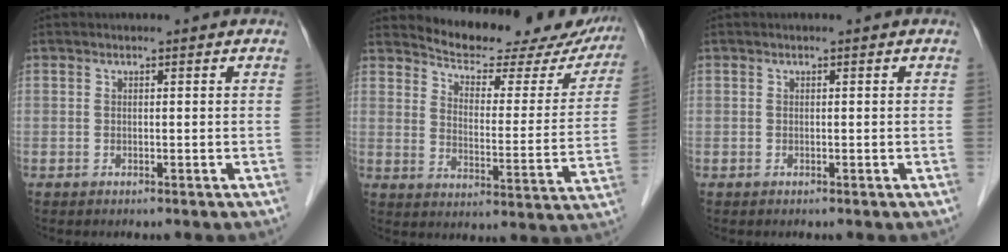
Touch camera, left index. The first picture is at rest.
{"total": 20.9, "force": [19.5, 5.1, 5.4], "torque": [-0.052, -0.050, 0.236]}
{"total": 0.0}